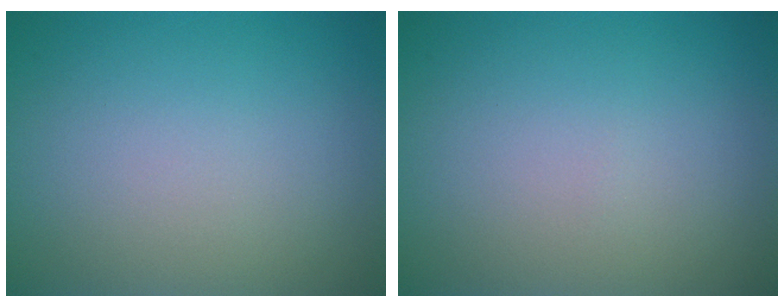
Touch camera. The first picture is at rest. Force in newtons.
{"total": 0.0}